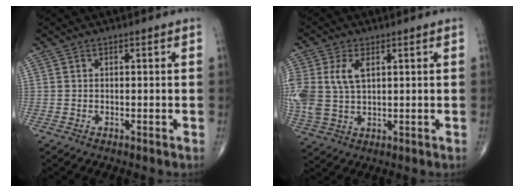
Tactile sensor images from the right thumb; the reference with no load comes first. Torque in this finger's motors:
{"motor_torque": [0.28, 0.28, 1.06, 0.31, 0.13]}